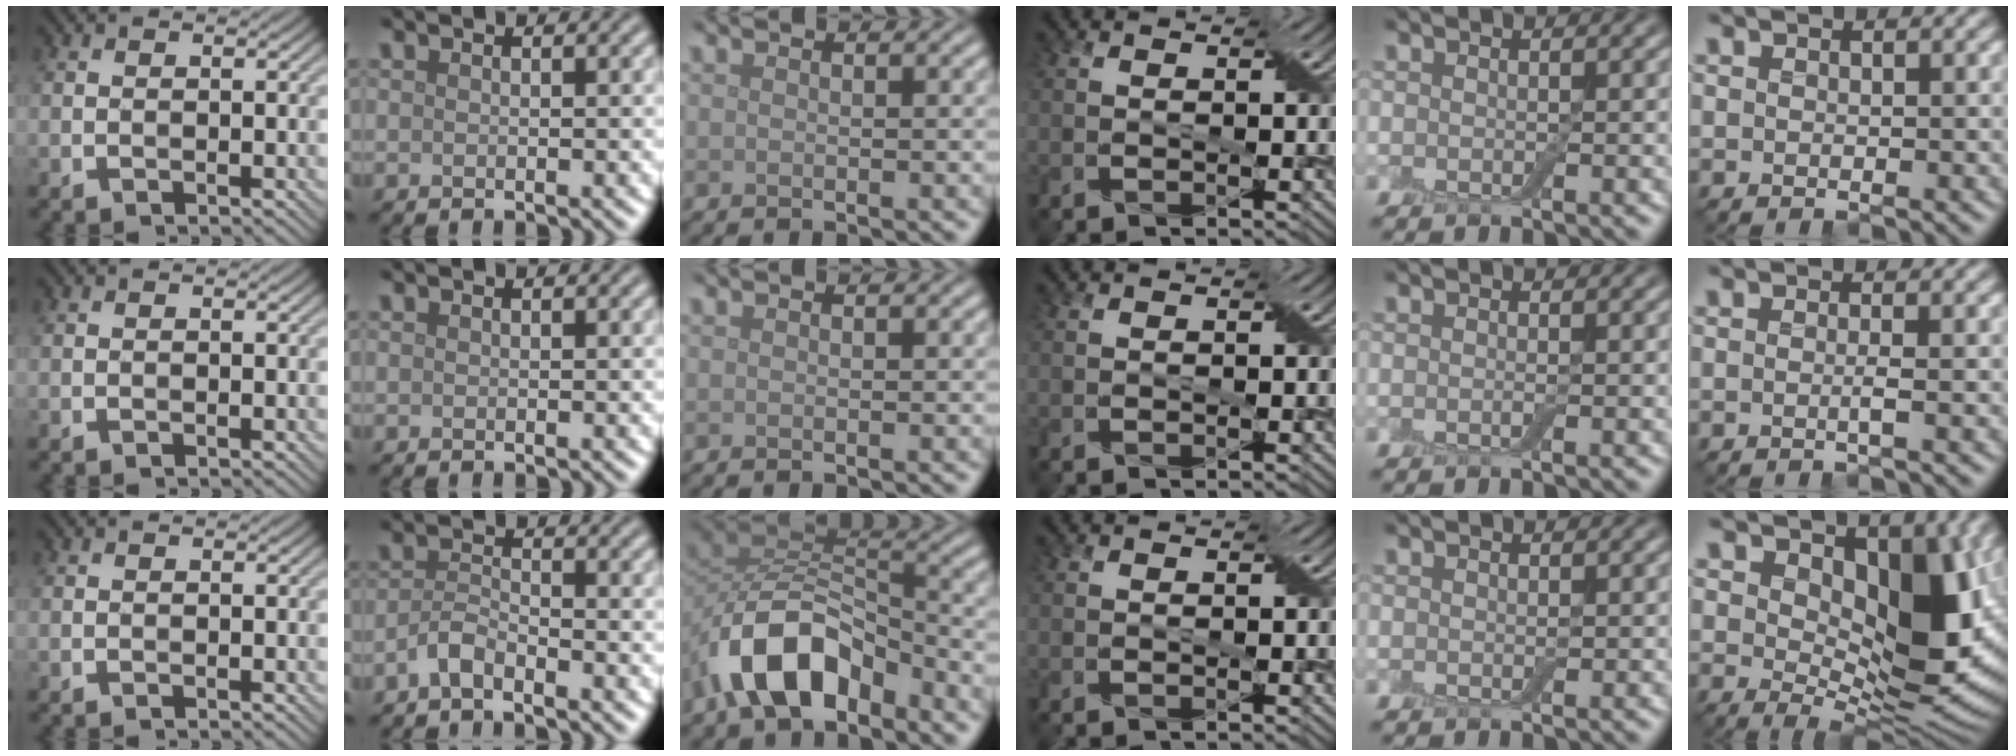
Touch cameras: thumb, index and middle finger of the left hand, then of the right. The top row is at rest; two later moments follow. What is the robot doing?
{"motion": "extract", "object": "drawer"}